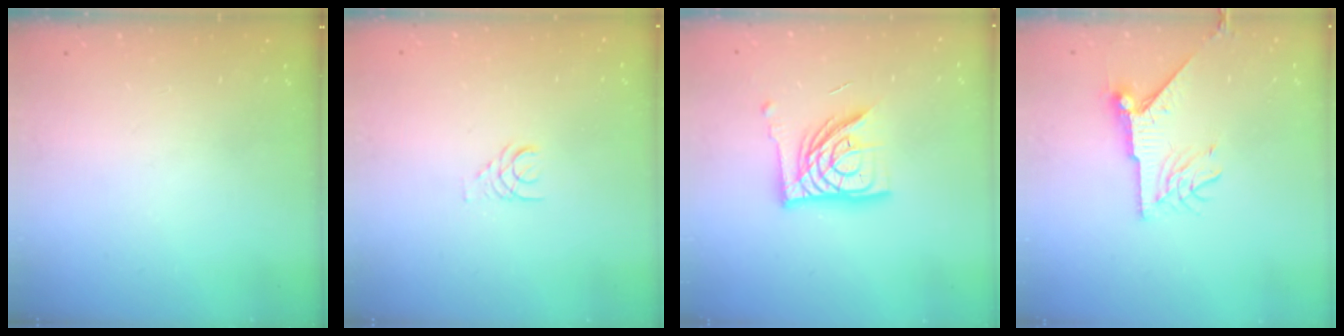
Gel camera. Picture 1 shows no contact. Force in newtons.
{"total": 1.4, "press": 1.4, "slide": 0.2}
{"total": 14.7, "press": 14.6, "slide": 1.7}
{"total": 8.8, "press": 8.8, "slide": 0.1}